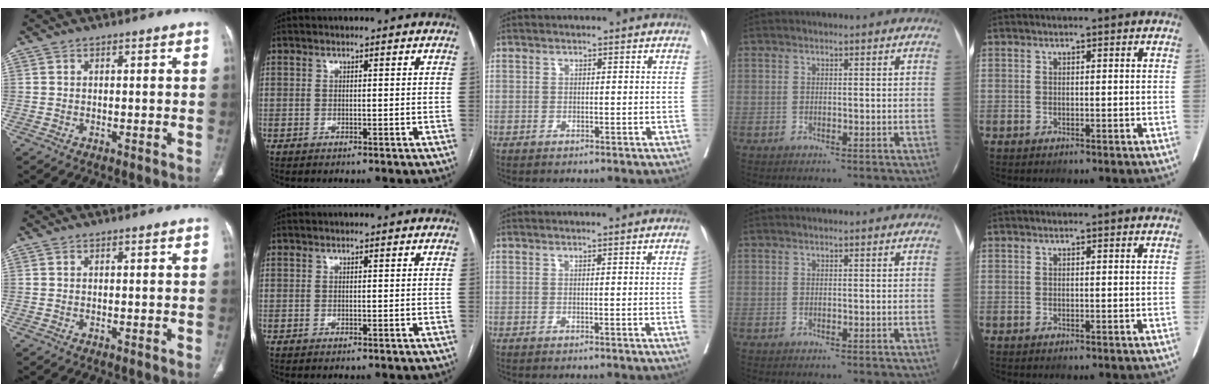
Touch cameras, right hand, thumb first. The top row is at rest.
{"middle": {"total": 1.9, "force": [-0.2, -0.9, 1.6], "torque": [-0.023, -0.003, 0.001]}}